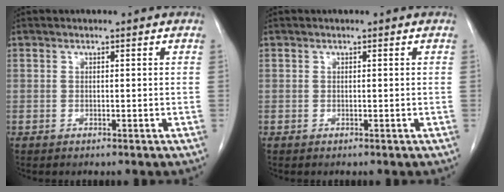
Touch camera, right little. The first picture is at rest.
{"total": 0.0}